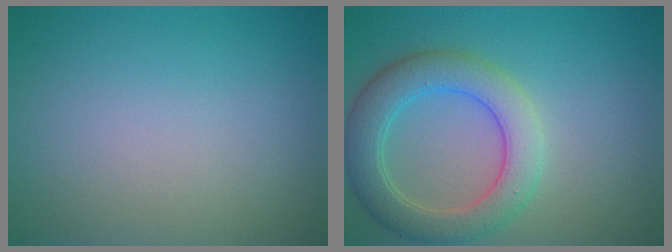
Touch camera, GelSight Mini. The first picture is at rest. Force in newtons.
{"total": 5.5, "press": 5.5, "slide": 0.1}